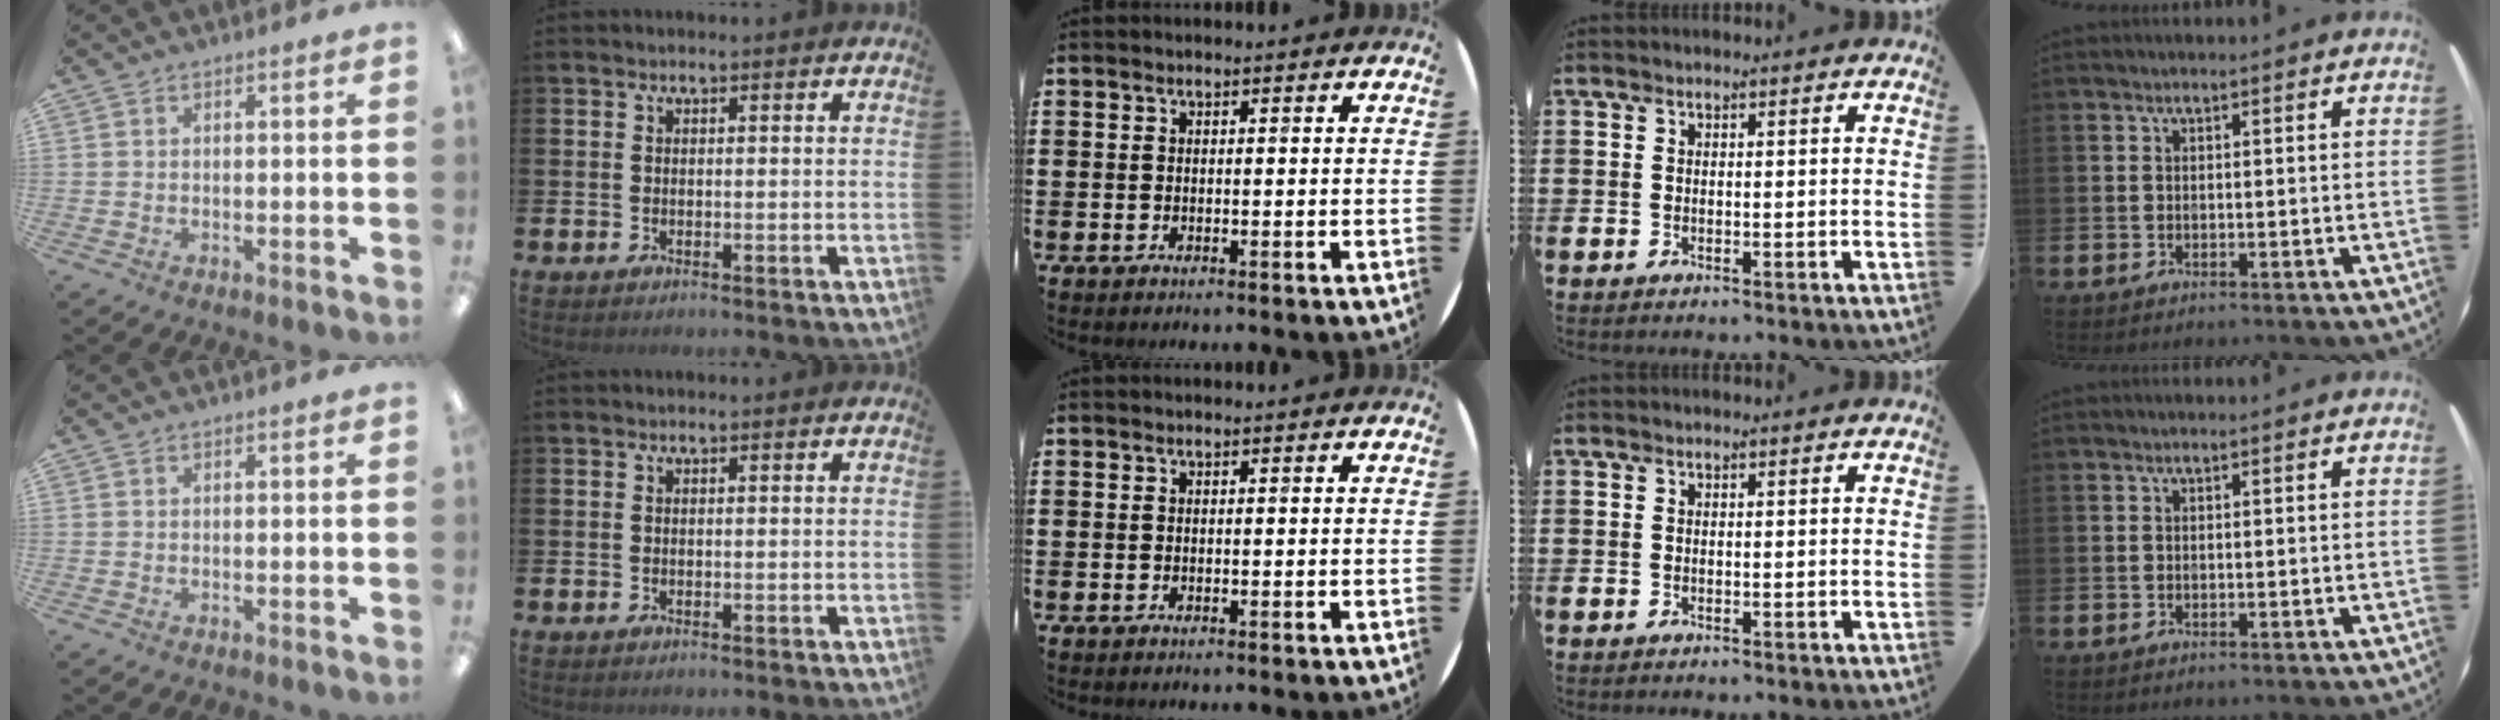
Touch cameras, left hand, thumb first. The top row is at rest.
{}